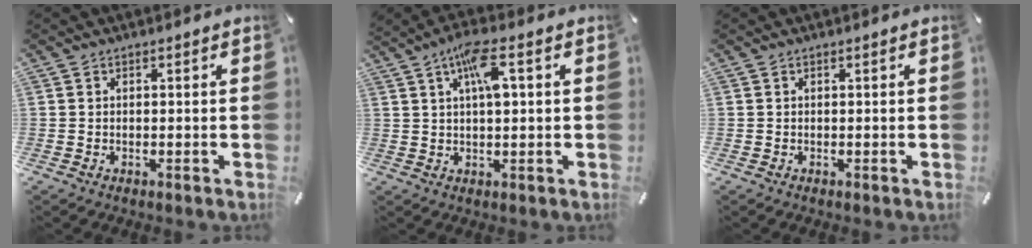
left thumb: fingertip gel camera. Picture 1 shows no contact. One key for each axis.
{"total": 7.9, "fx": 2.8, "fy": 2.5, "fz": 7.0, "tx": -0.134, "ty": 0.004, "tz": 0.045}
{"total": 0.0}